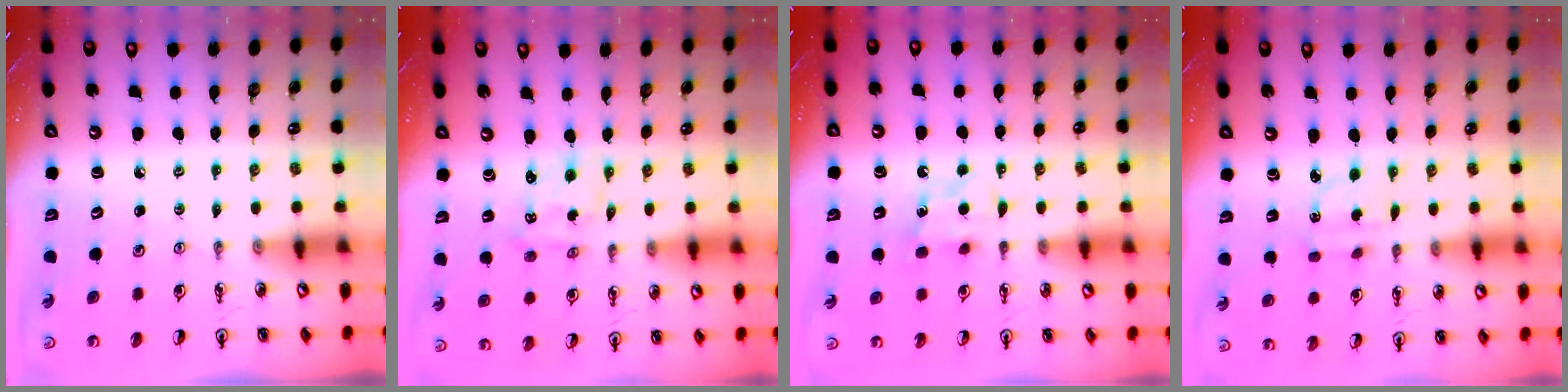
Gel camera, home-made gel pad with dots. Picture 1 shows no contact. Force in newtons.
{"total": 0.7, "press": 0.7, "slide": 0.1}
{"total": 5.1, "press": 5.1, "slide": 0.7}
{"total": 2.7, "press": 2.6, "slide": 0.6}